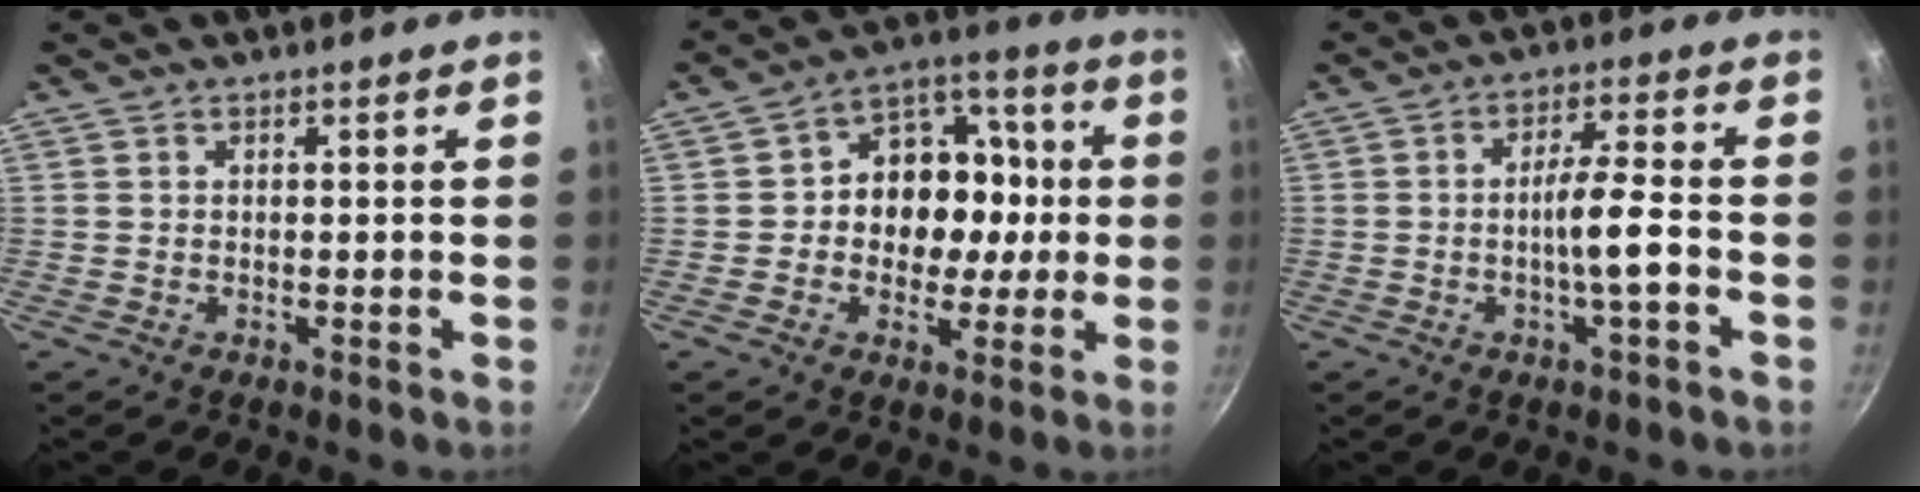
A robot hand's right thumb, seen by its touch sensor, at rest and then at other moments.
{"total": 13.9, "force": [-0.4, 11.1, 8.3], "torque": [-0.070, 0.028, -0.018]}
{"total": 6.6, "force": [-2.0, 1.0, 6.2], "torque": [-0.107, 0.023, -0.037]}